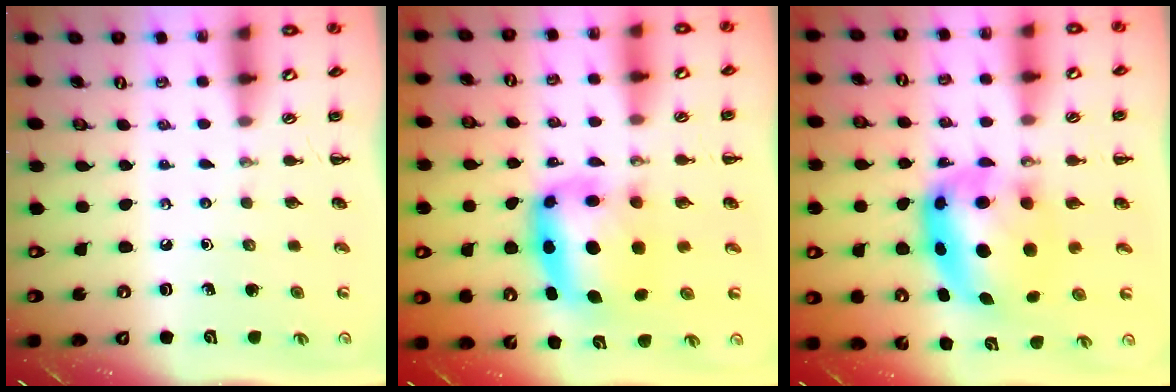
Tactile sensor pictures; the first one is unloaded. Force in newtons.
{"total": 6.6, "press": 6.4, "slide": 1.6}
{"total": 9.5, "press": 9.1, "slide": 2.8}